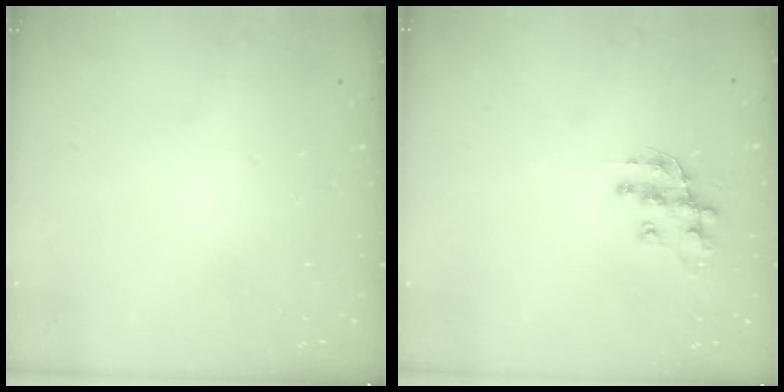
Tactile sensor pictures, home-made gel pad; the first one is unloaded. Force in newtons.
{"total": 11.6, "press": 11.5, "slide": 0.9}